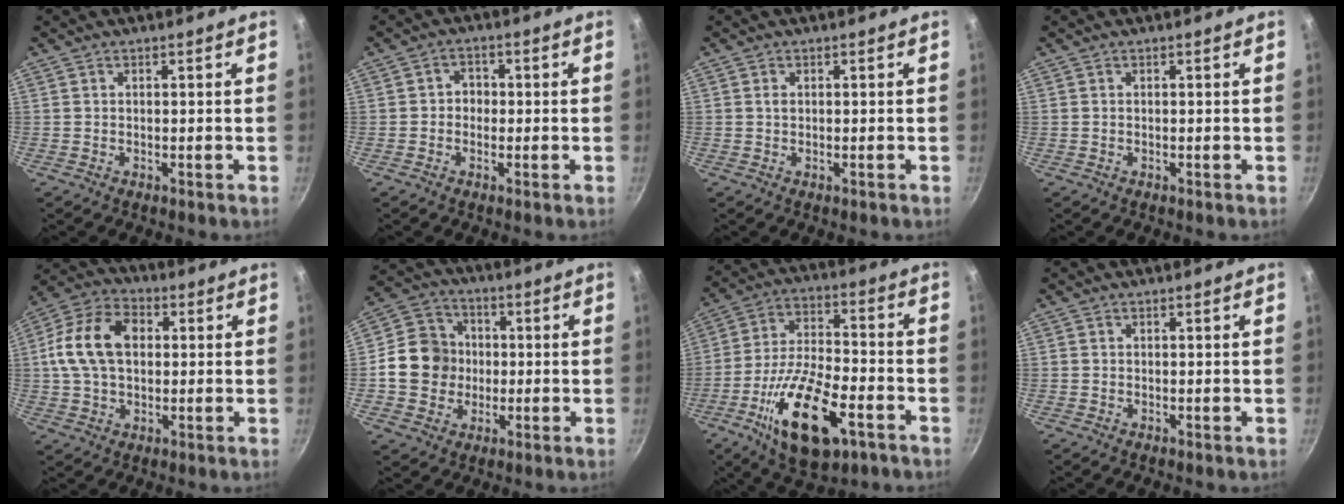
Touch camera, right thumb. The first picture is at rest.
{"total": 2.9, "force": [-0.4, 2.6, 1.2], "torque": [-0.001, 0.009, -0.011]}
{"total": 1.1, "force": [0.0, 0.5, 1.0], "torque": [-0.018, 0.001, -0.001]}
{"total": 0.0}
{"total": 13.9, "force": [1.8, 9.5, 10.0], "torque": [-0.169, 0.022, 0.018]}
{"total": 12.0, "force": [-0.7, 10.8, 5.2], "torque": [-0.062, 0.021, -0.026]}
{"total": 19.7, "force": [-8.7, 8.4, 15.5], "torque": [-0.272, 0.029, -0.152]}
{"total": 0.0}